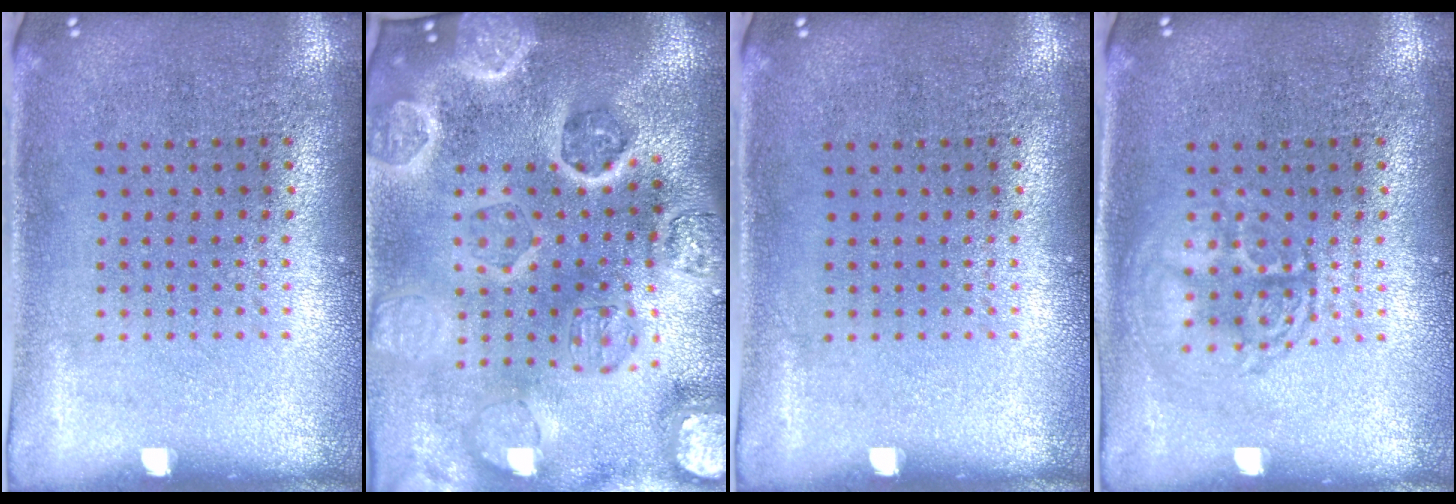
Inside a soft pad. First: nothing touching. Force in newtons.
{"total": 5.4, "press": 4.6, "slide": 2.8}
{"total": 0.0}
{"total": 2.5, "press": 2.4, "slide": 0.3}